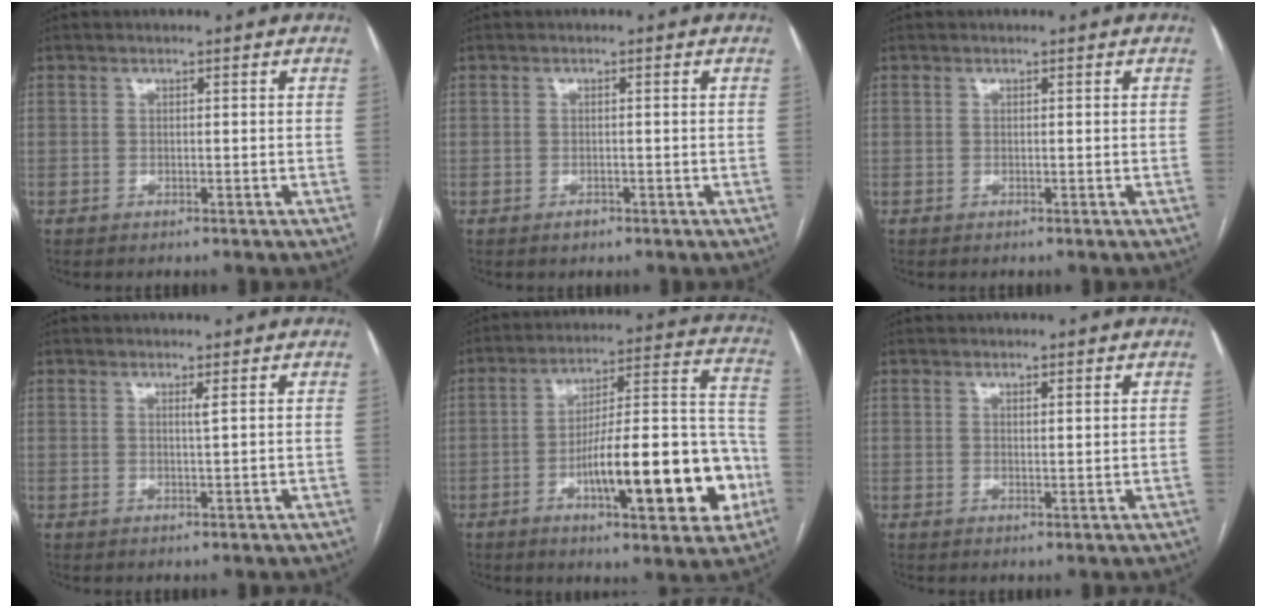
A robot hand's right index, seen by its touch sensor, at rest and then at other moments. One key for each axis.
{"total": 1.1, "fx": -0.7, "fy": 0.6, "fz": 0.5, "tx": -0.006, "ty": 0.001, "tz": -0.009}
{"total": 0.0}
{"total": 0.8, "fx": 0.4, "fy": -0.3, "fz": 0.7, "tx": -0.021, "ty": -0.006, "tz": 0.010}
{"total": 20.1, "fx": -6.8, "fy": 4.6, "fz": 18.4, "tx": -0.237, "ty": 0.031, "tz": -0.087}
{"total": 1.0, "fx": 0.8, "fy": 0.1, "fz": 0.7, "tx": -0.011, "ty": -0.003, "tz": 0.012}